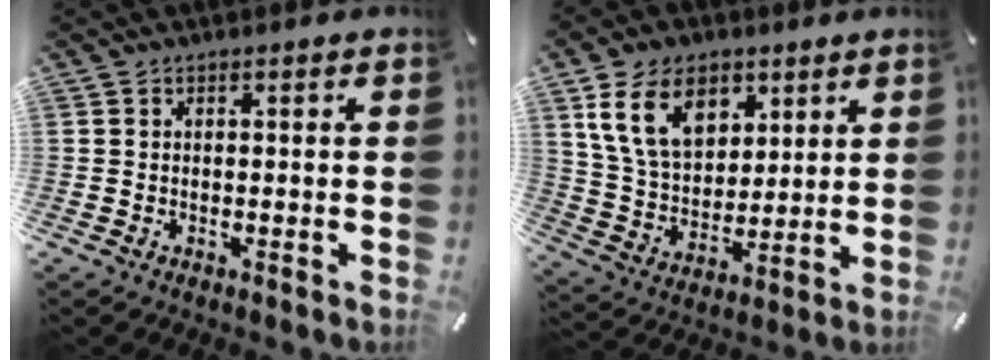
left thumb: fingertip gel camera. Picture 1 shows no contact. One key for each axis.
{"total": 13.9, "fx": 6.7, "fy": 9.6, "fz": 7.6, "tx": -0.164, "ty": -0.007, "tz": 0.126}